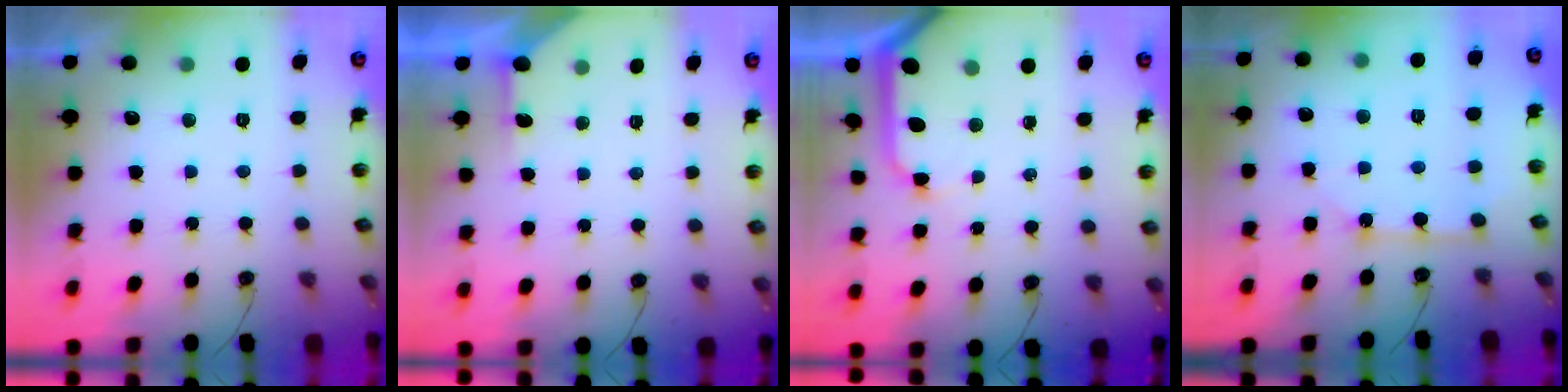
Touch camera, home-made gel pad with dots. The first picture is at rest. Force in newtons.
{"total": 2.3, "press": 2.2, "slide": 0.3}
{"total": 10.1, "press": 10.0, "slide": 1.4}
{"total": 3.8, "press": 3.8, "slide": 0.3}